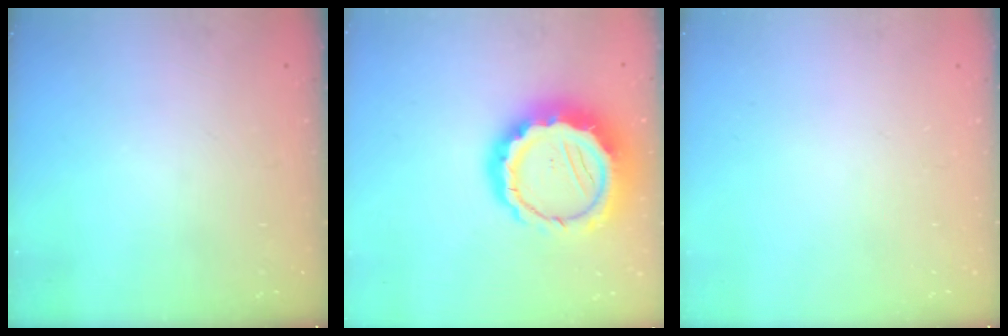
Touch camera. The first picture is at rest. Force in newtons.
{"total": 18.0, "press": 17.6, "slide": 3.9}
{"total": 0.0}